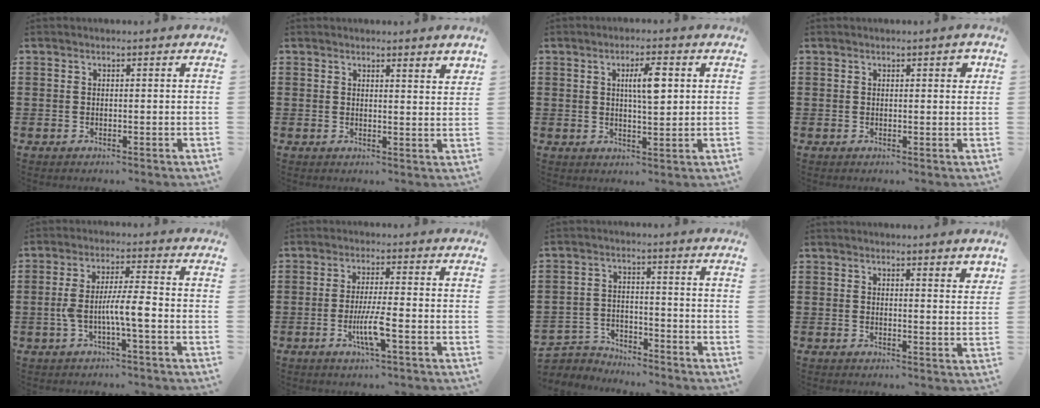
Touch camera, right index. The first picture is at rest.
{"total": 1.5, "force": [1.5, 0.0, 0.4], "torque": [-0.011, 0.001, 0.028]}
{"total": 5.3, "force": [1.3, 1.4, 4.9], "torque": [-0.091, 0.007, 0.017]}
{"total": 1.2, "force": [0.5, 0.5, 1.0], "torque": [-0.002, -0.001, 0.003]}
{"total": 6.5, "force": [-1.8, 0.8, 6.2], "torque": [-0.122, 0.001, -0.040]}
{"total": 6.4, "force": [-2.1, 0.8, 6.0], "torque": [-0.118, -0.013, -0.040]}
{"total": 4.0, "force": [-3.9, 0.7, -0.3], "torque": [-0.011, -0.001, -0.087]}
{"total": 1.6, "force": [1.6, 0.1, 0.3], "torque": [-0.002, -0.001, 0.029]}